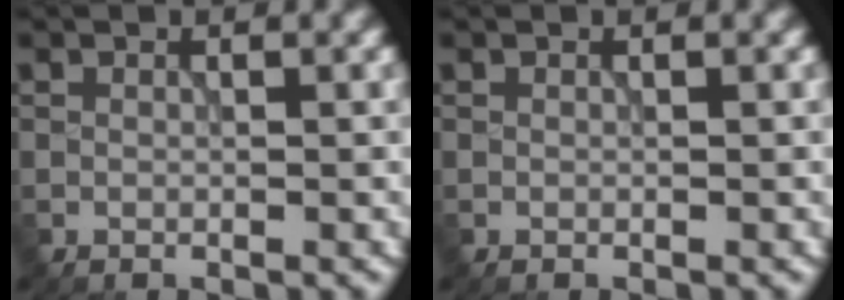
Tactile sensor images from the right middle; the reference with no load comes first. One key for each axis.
{"total": 0.0}